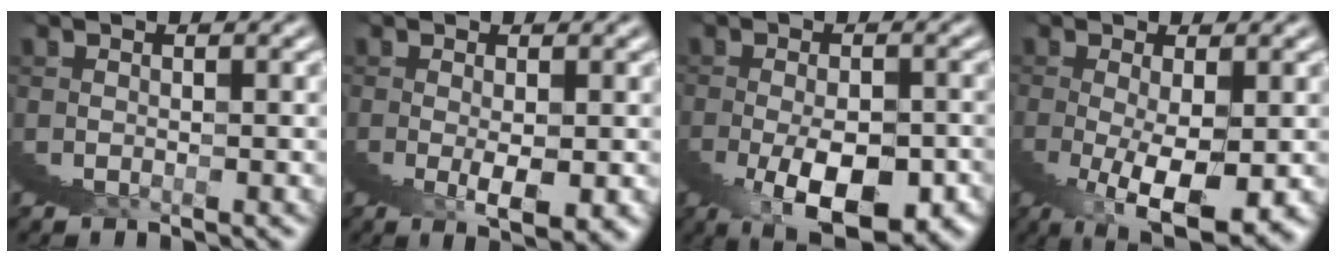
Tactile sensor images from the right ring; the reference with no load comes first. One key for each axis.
{"total": 2.6, "fx": 1.0, "fy": -1.2, "fz": 2.1, "tx": -0.019, "ty": 0.015, "tz": 0.017}
{"total": 5.5, "fx": -1.5, "fy": 1.4, "fz": 5.1, "tx": -0.060, "ty": 0.003, "tz": -0.020}
{"total": 5.4, "fx": -0.9, "fy": 0.5, "fz": 5.3, "tx": -0.079, "ty": -0.005, "tz": -0.003}